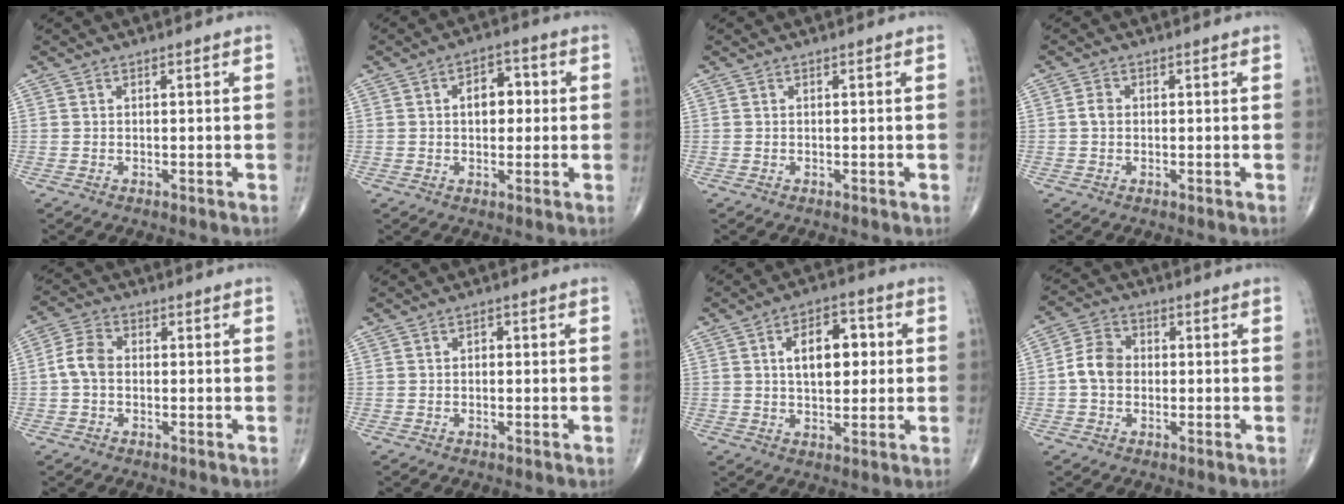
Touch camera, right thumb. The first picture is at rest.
{"total": 6.6, "force": [0.9, 4.2, 5.0], "torque": [-0.053, 0.012, 0.007]}
{"total": 0.0}
{"total": 1.8, "force": [0.0, 1.4, 1.1], "torque": [-0.018, 0.004, -0.002]}
{"total": 5.0, "force": [-0.4, 3.6, 3.5], "torque": [-0.068, 0.016, -0.016]}
{"total": 1.2, "force": [0.2, 0.8, 0.9], "torque": [-0.010, 0.005, 0.000]}
{"total": 10.2, "force": [1.9, 5.7, 8.3], "torque": [-0.099, 0.006, 0.028]}
{"total": 6.2, "force": [-0.5, 4.9, 3.8], "torque": [-0.062, 0.020, -0.019]}